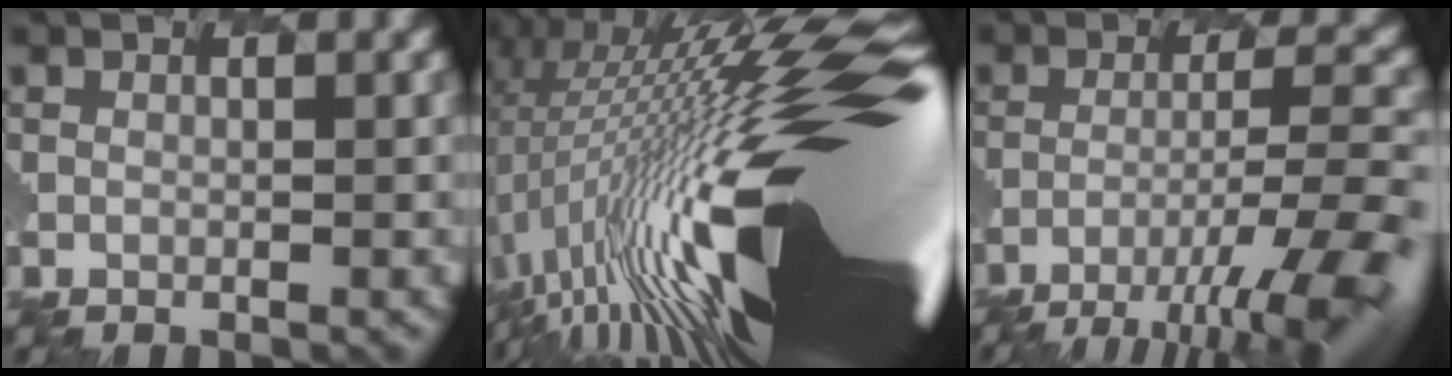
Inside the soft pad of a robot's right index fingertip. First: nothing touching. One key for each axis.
{"total": 19.4, "fx": 0.1, "fy": 4.3, "fz": 18.9, "tx": -0.314, "ty": 0.016, "tz": -0.008}
{"total": 10.9, "fx": -7.7, "fy": 1.7, "fz": 7.5, "tx": -0.144, "ty": -0.004, "tz": -0.112}